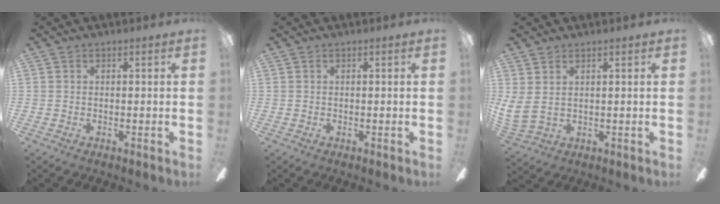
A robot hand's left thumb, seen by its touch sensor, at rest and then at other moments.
{"total": 0.0}
{"total": 4.4, "force": [2.6, 2.2, 2.8], "torque": [-0.071, -0.011, 0.048]}